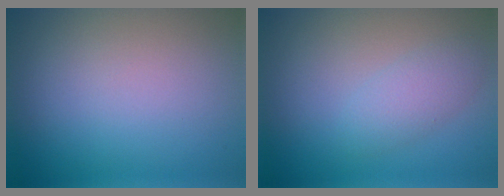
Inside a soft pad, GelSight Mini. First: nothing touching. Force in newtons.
{"total": 2.1, "press": 2.1, "slide": 0.1}